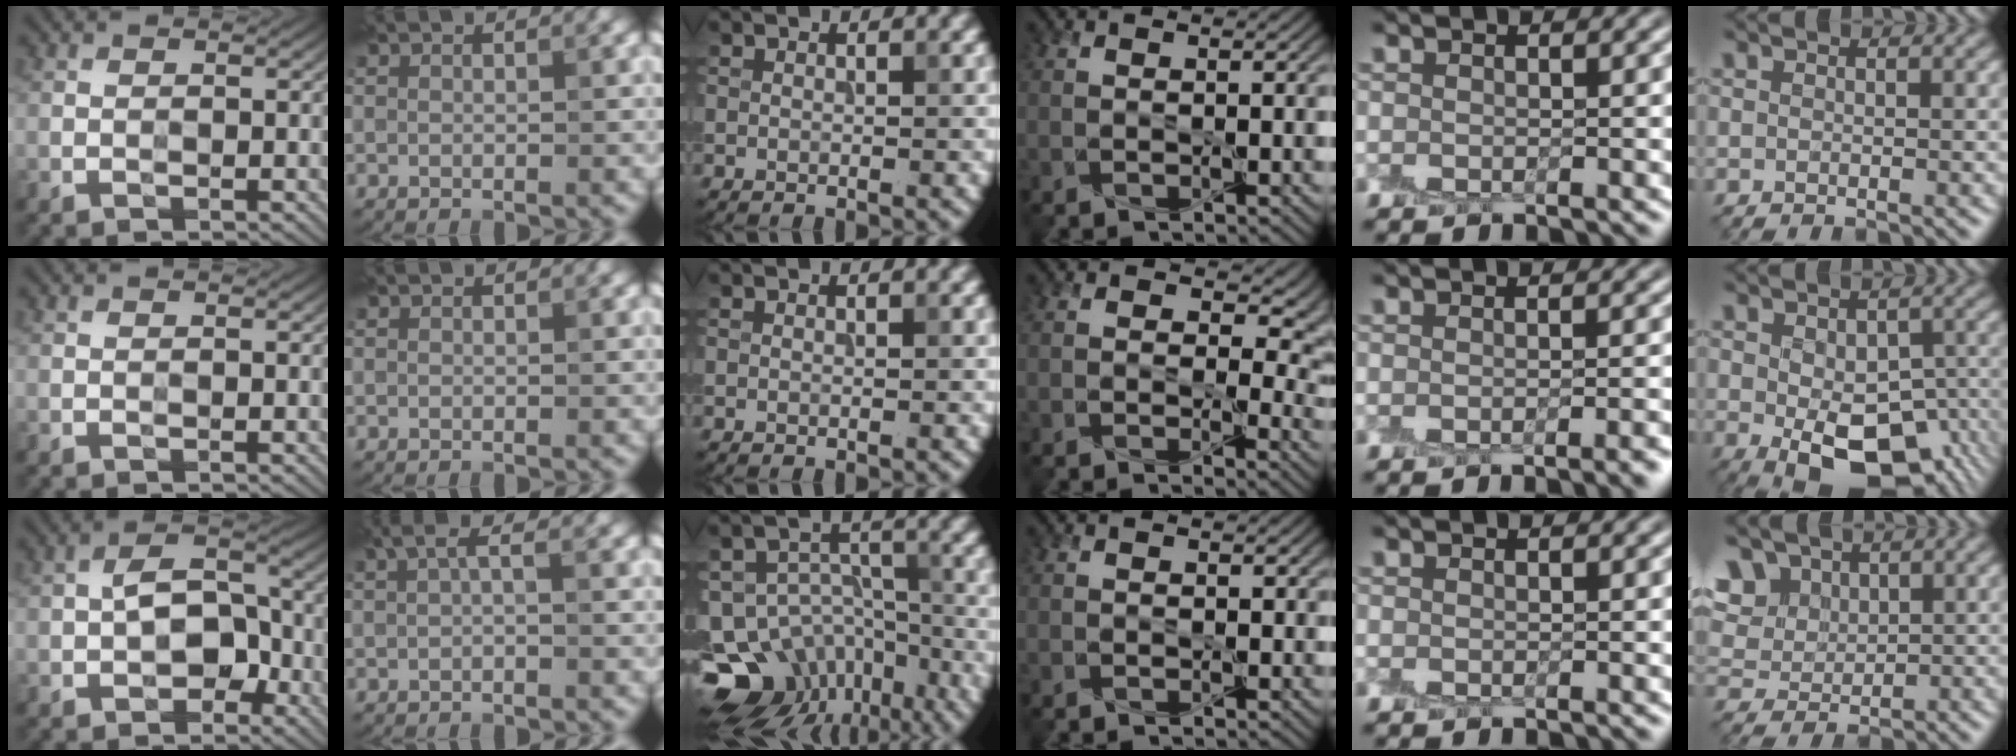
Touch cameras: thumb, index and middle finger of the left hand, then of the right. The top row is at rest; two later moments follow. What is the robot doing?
{"motion": "peel", "object": "cling film"}